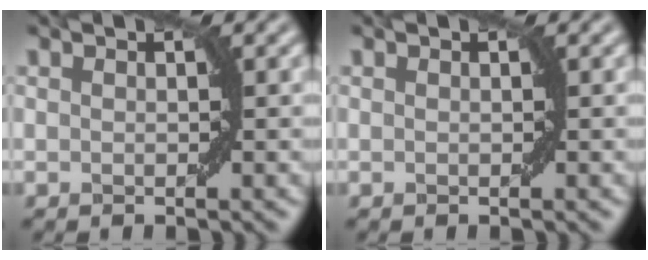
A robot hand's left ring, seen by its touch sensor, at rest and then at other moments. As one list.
[{"total": 0.0}]